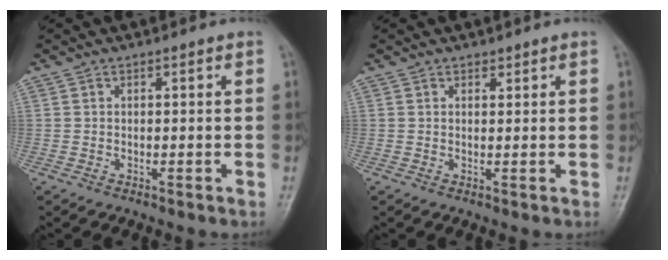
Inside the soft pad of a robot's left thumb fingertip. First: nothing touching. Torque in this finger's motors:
{"motor_torque": [-0.10, -0.07, -0.20, -0.04, 0.00]}